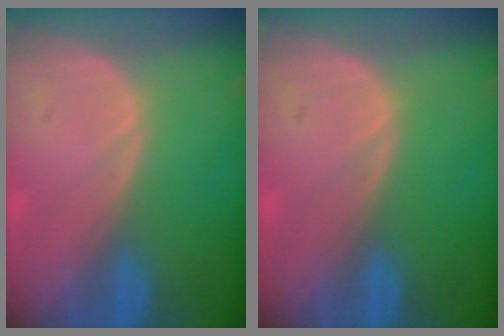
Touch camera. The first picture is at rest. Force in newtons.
{"total": 0.0}